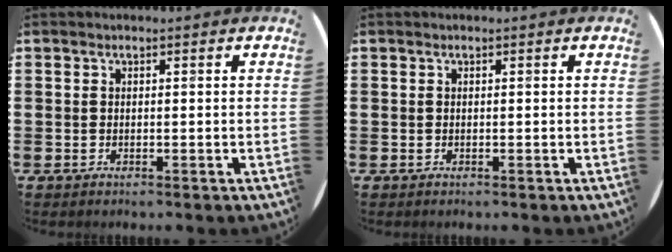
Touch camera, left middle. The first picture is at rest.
{"total": 0.0}